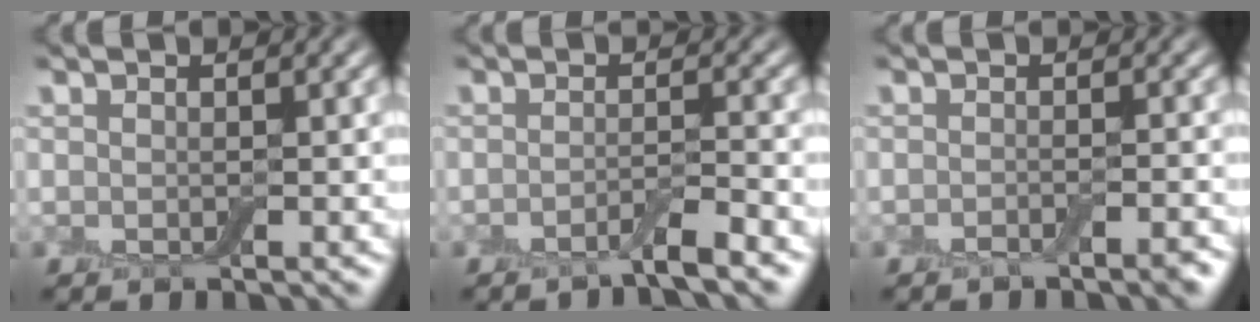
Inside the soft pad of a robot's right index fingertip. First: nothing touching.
{"total": 2.4, "force": [-1.6, 0.3, 1.8], "torque": [-0.026, 0.002, -0.036]}
{"total": 1.7, "force": [-1.3, 0.4, 1.1], "torque": [-0.010, -0.001, -0.023]}